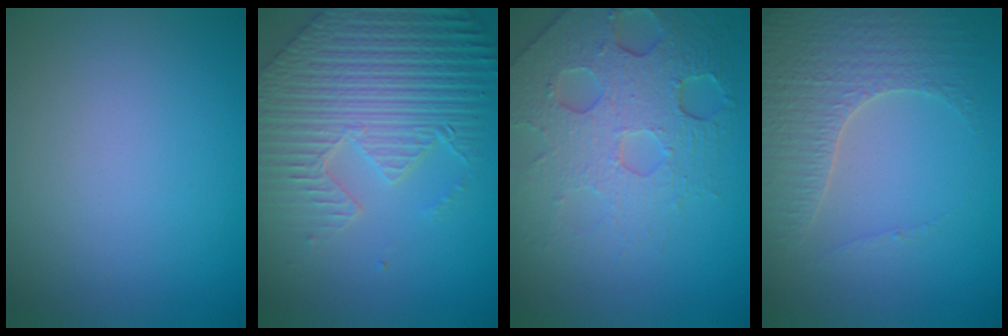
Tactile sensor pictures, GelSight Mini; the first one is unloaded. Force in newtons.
{"total": 9.4, "press": 6.5, "slide": 6.8}
{"total": 7.7, "press": 5.2, "slide": 5.6}
{"total": 4.0, "press": 3.9, "slide": 1.1}